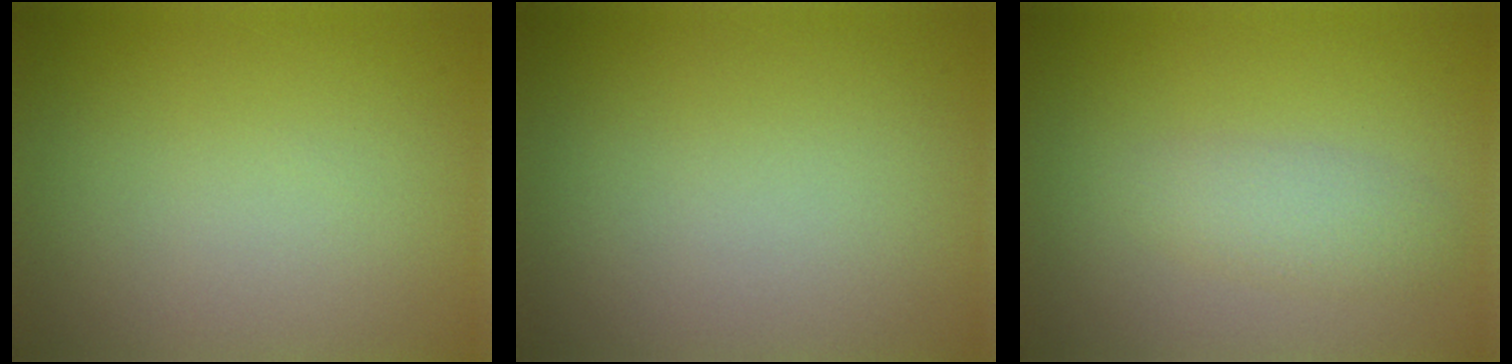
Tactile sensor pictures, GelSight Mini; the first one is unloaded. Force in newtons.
{"total": 0.0}
{"total": 2.2, "press": 2.2, "slide": 0.1}